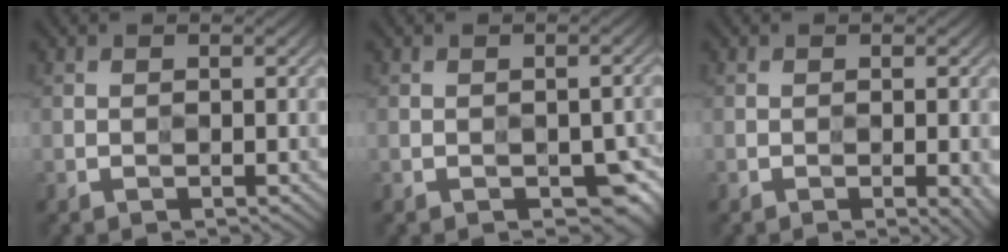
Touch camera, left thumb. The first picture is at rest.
{"total": 6.3, "force": [-2.7, 3.7, 4.3], "torque": [-0.053, -0.022, -0.028]}
{"total": 4.3, "force": [-1.7, 1.6, 3.6], "torque": [-0.033, -0.012, -0.011]}